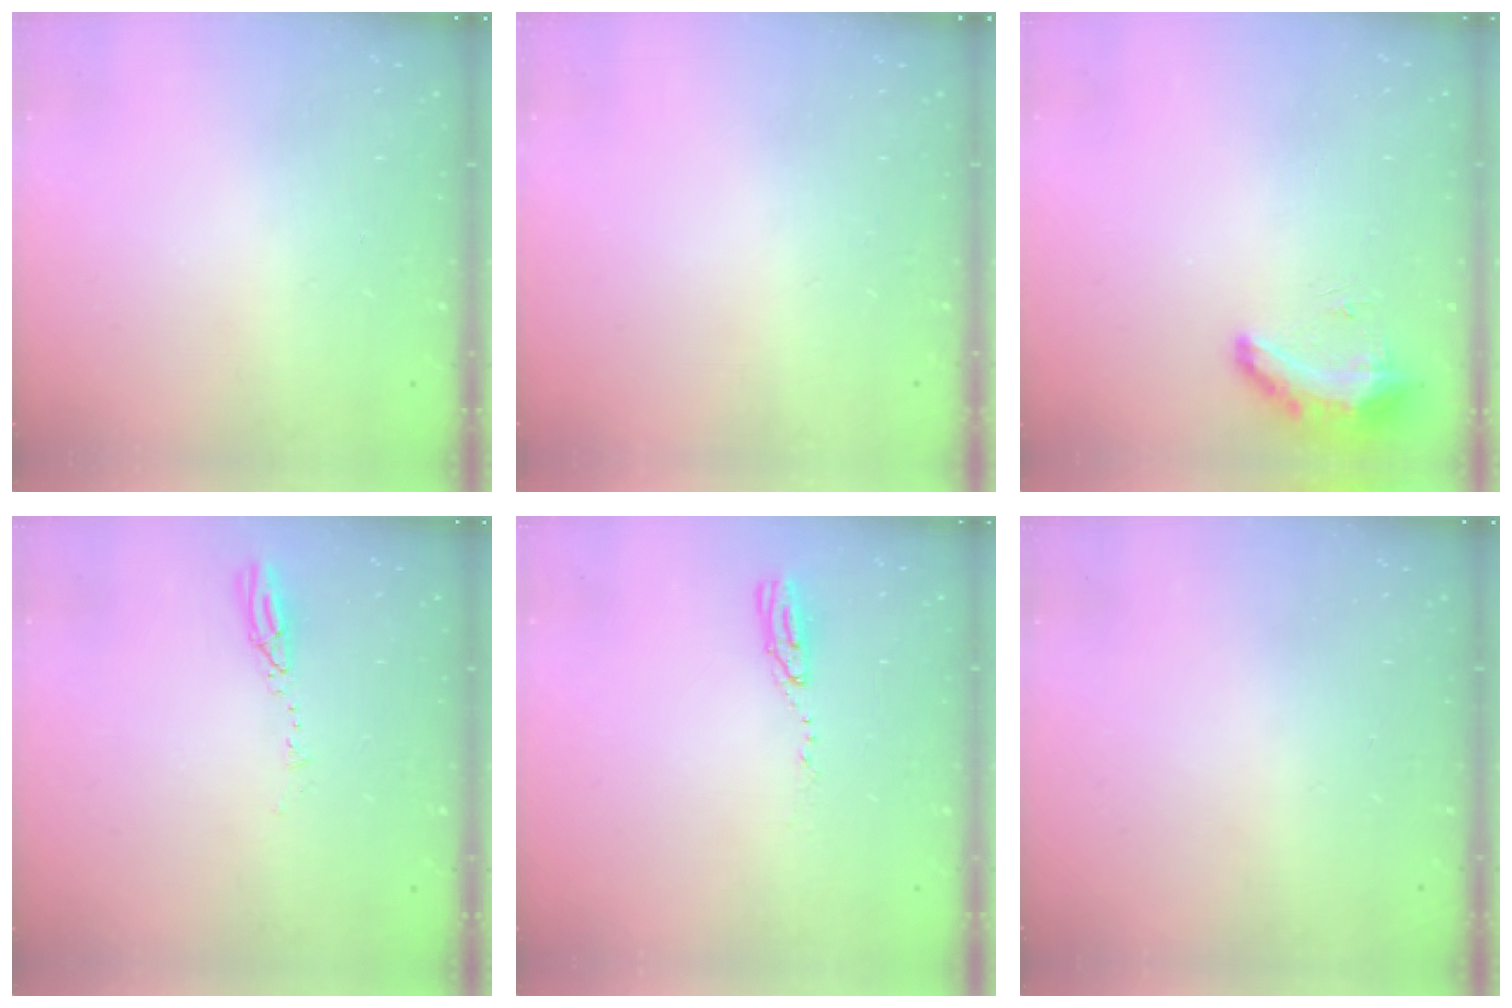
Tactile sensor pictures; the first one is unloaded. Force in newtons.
{"total": 0.0}
{"total": 17.3, "press": 10.6, "slide": 13.6}
{"total": 3.9, "press": 3.8, "slide": 0.4}
{"total": 4.3, "press": 4.3, "slide": 0.4}
{"total": 13.4, "press": 3.0, "slide": 13.1}